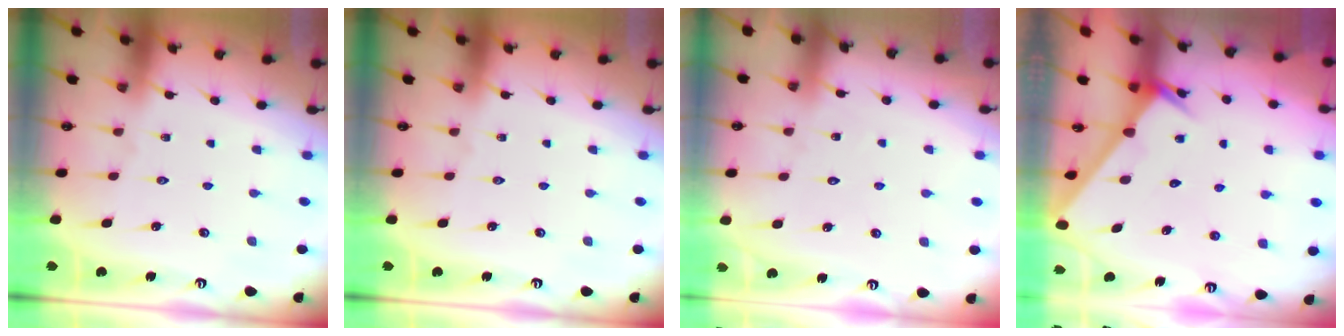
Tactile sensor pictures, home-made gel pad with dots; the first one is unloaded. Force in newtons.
{"total": 0.0}
{"total": 5.3, "press": 5.3, "slide": 0.5}
{"total": 2.6, "press": 2.6, "slide": 0.0}